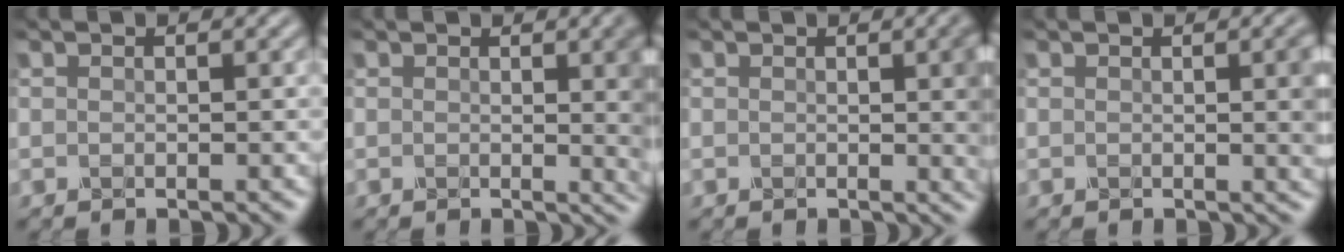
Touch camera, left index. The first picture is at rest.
{"total": 5.8, "force": [0.6, 1.9, 5.4], "torque": [-0.038, 0.000, 0.010]}
{"total": 4.4, "force": [0.4, 1.3, 4.2], "torque": [-0.035, 0.004, 0.004]}
{"total": 3.5, "force": [0.2, 1.0, 3.4], "torque": [-0.030, 0.005, -0.002]}